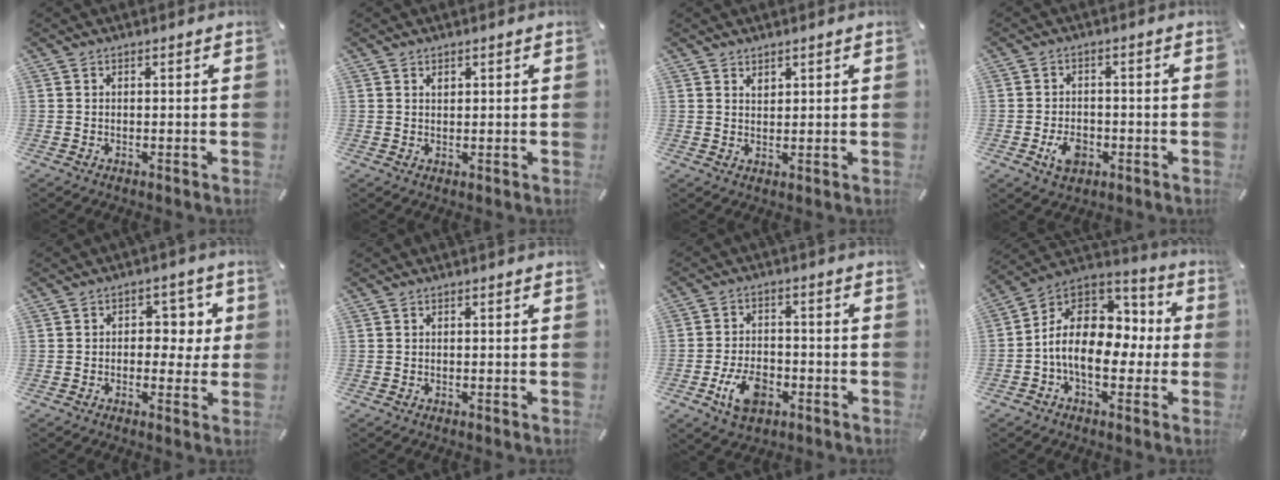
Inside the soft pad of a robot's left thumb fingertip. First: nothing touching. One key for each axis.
{"total": 1.1, "fx": 0.6, "fy": 0.8, "fz": 0.3, "tx": 0.000, "ty": -0.003, "tz": 0.011}
{"total": 1.8, "fx": 1.4, "fy": 1.1, "fz": 0.3, "tx": 0.001, "ty": -0.003, "tz": 0.024}
{"total": 5.9, "fx": -2.2, "fy": 4.1, "fz": 3.5, "tx": -0.067, "ty": 0.003, "tz": -0.042}
{"total": 6.4, "fx": 0.4, "fy": 4.8, "fz": 4.2, "tx": -0.049, "ty": 0.003, "tz": -0.003}
{"total": 0.0}
{"total": 9.3, "fx": -3.8, "fy": 5.7, "fz": 6.2, "tx": -0.125, "ty": 0.010, "tz": -0.069}
{"total": 14.9, "fx": -2.1, "fy": 10.3, "fz": 10.5, "tx": -0.195, "ty": 0.003, "tz": -0.037}